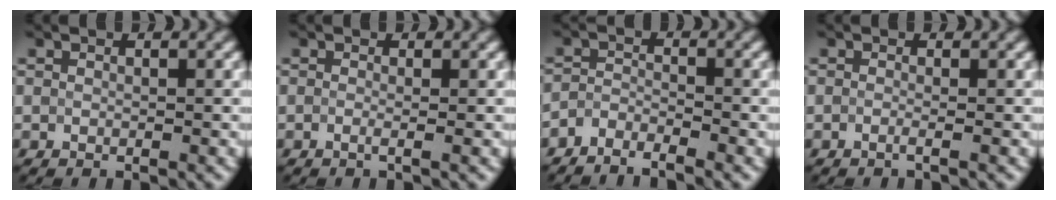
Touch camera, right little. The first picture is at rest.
{"total": 0.9, "force": [-0.2, 0.3, 0.9], "torque": [-0.014, -0.008, -0.007]}
{"total": 2.0, "force": [-1.9, 0.3, 0.8], "torque": [-0.015, -0.002, -0.043]}
{"total": 1.0, "force": [-0.3, 0.3, 0.8], "torque": [-0.012, -0.009, -0.011]}